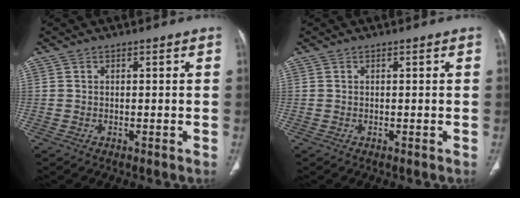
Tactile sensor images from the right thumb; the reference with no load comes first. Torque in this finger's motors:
{"motor_torque": [0.00, 0.00, 0.00, 0.00, 0.00]}